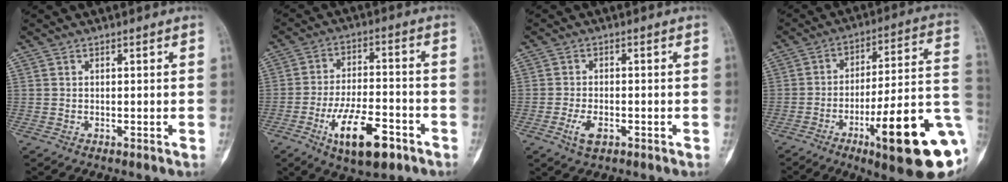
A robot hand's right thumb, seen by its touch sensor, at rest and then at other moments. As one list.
[{"total": 13.7, "force": [-6.7, 5.7, 10.5], "torque": [-0.169, 0.028, -0.105]}, {"total": 4.0, "force": [-1.7, 2.1, 3.0], "torque": [-0.059, 0.003, -0.028]}, {"total": 24.1, "force": [-8.1, 5.0, 22.2], "torque": [-0.262, 0.029, -0.112]}]